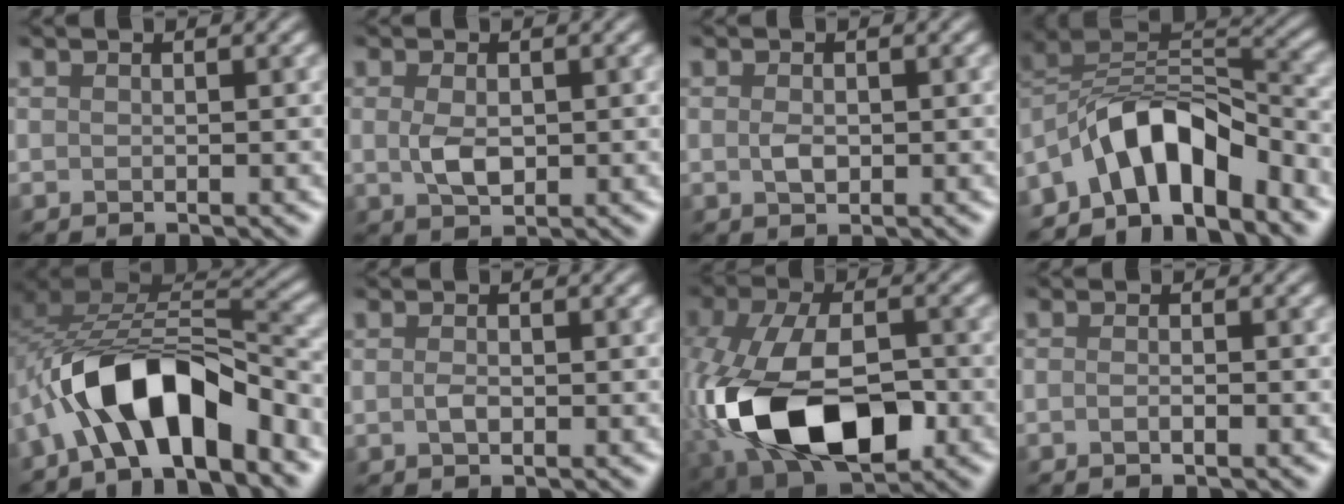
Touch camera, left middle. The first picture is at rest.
{"total": 2.4, "force": [-0.1, 1.3, 2.1], "torque": [-0.049, 0.004, 0.003]}
{"total": 1.2, "force": [-0.3, 0.6, 1.0], "torque": [-0.026, 0.005, -0.002]}
{"total": 8.7, "force": [-5.2, 3.6, 6.0], "torque": [-0.095, 0.020, -0.093]}
{"total": 9.2, "force": [-5.0, 3.7, 6.8], "torque": [-0.112, 0.019, -0.083]}
{"total": 0.8, "force": [-0.4, 0.2, 0.7], "torque": [-0.020, 0.006, -0.005]}
{"total": 13.7, "force": [-4.5, 7.7, 10.4], "torque": [-0.229, -0.020, -0.073]}
{"total": 1.2, "force": [-0.6, 0.1, 1.1], "torque": [-0.012, 0.006, -0.015]}